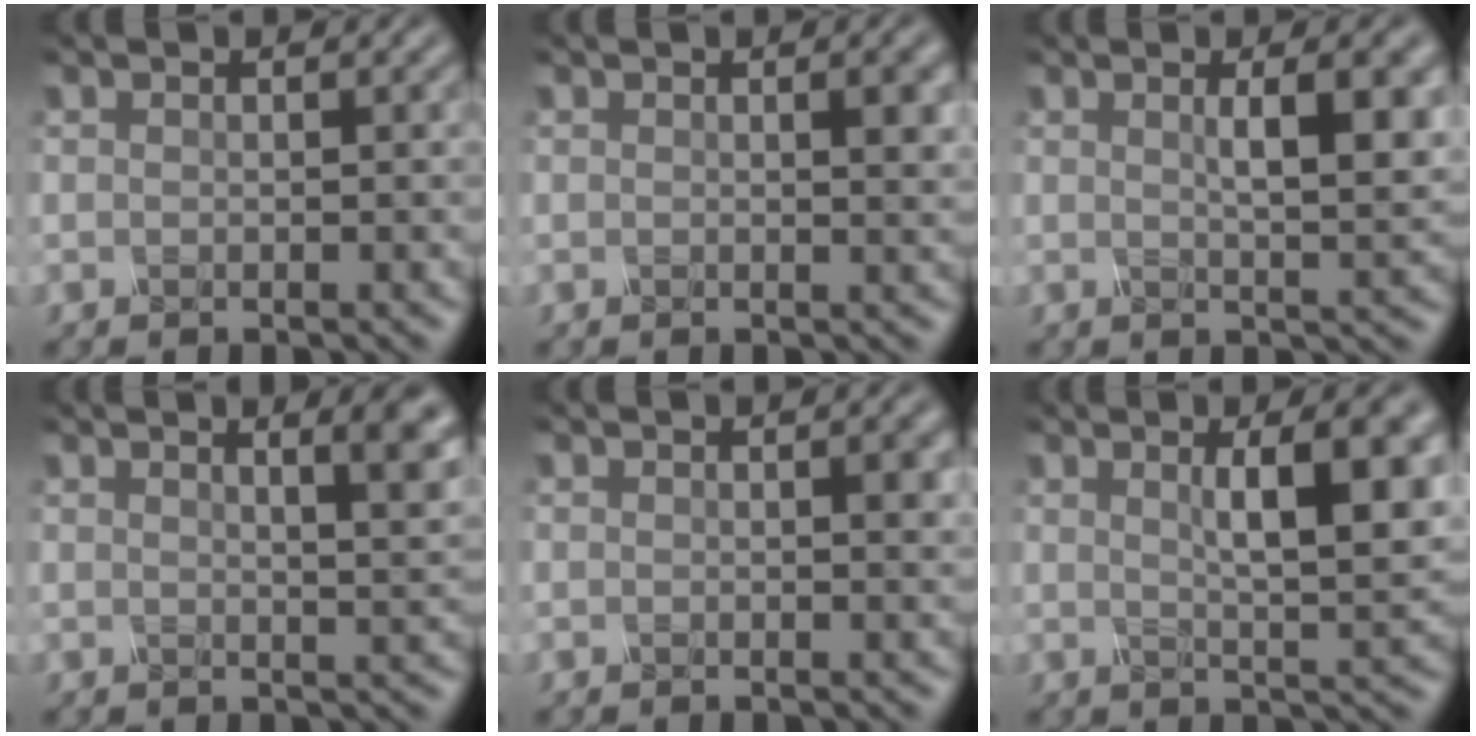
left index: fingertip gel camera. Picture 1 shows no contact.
{"total": 2.2, "force": [0.3, 0.5, 2.1], "torque": [-0.019, 0.011, 0.010]}
{"total": 4.8, "force": [1.0, 0.9, 4.6], "torque": [-0.057, 0.010, 0.027]}
{"total": 6.6, "force": [2.9, 2.3, 5.4], "torque": [-0.021, 0.045, 0.022]}
{"total": 1.7, "force": [0.1, 0.3, 1.7], "torque": [-0.017, 0.010, 0.008]}
{"total": 7.0, "force": [1.7, 1.3, 6.6], "torque": [-0.076, 0.015, 0.039]}